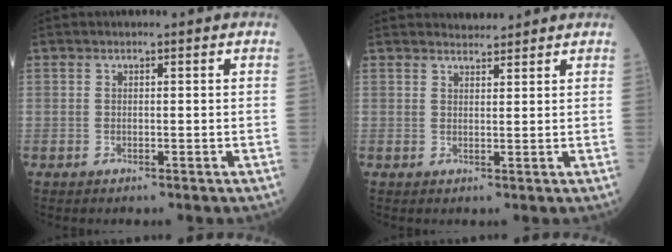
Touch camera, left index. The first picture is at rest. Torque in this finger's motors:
{"motor_torque": [-0.91, -0.07, -0.48, -0.05]}